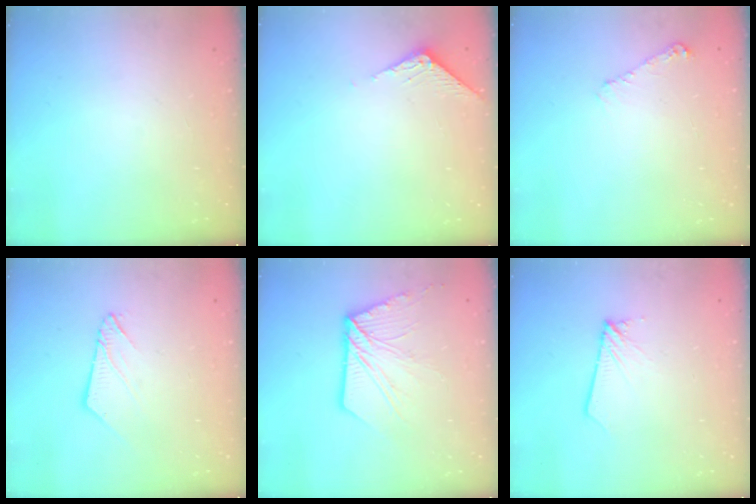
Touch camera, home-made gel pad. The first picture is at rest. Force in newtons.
{"total": 3.4, "press": 3.4, "slide": 0.2}
{"total": 5.3, "press": 5.2, "slide": 0.8}
{"total": 5.8, "press": 5.8, "slide": 0.3}
{"total": 12.9, "press": 12.8, "slide": 1.4}
{"total": 1.9, "press": 1.9, "slide": 0.1}